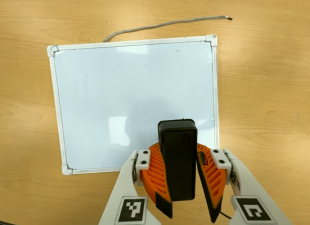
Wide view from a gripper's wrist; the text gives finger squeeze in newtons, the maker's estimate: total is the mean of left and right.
{"total": 13.4, "left": 12.5, "right": 14.2}